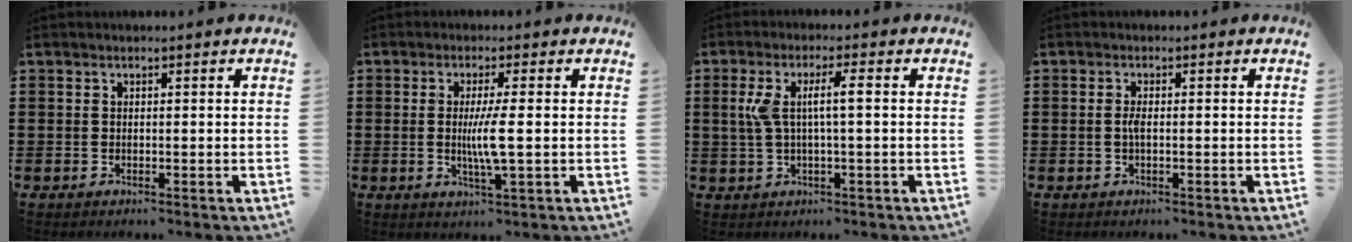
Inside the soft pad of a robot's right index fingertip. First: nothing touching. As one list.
[{"total": 5.1, "force": [-0.2, 0.1, 5.1], "torque": [-0.097, -0.010, -0.008]}, {"total": 5.5, "force": [0.5, 0.7, 5.4], "torque": [-0.125, -0.006, -0.004]}, {"total": 1.6, "force": [-0.3, 0.4, 1.5], "torque": [-0.037, -0.002, -0.008]}]